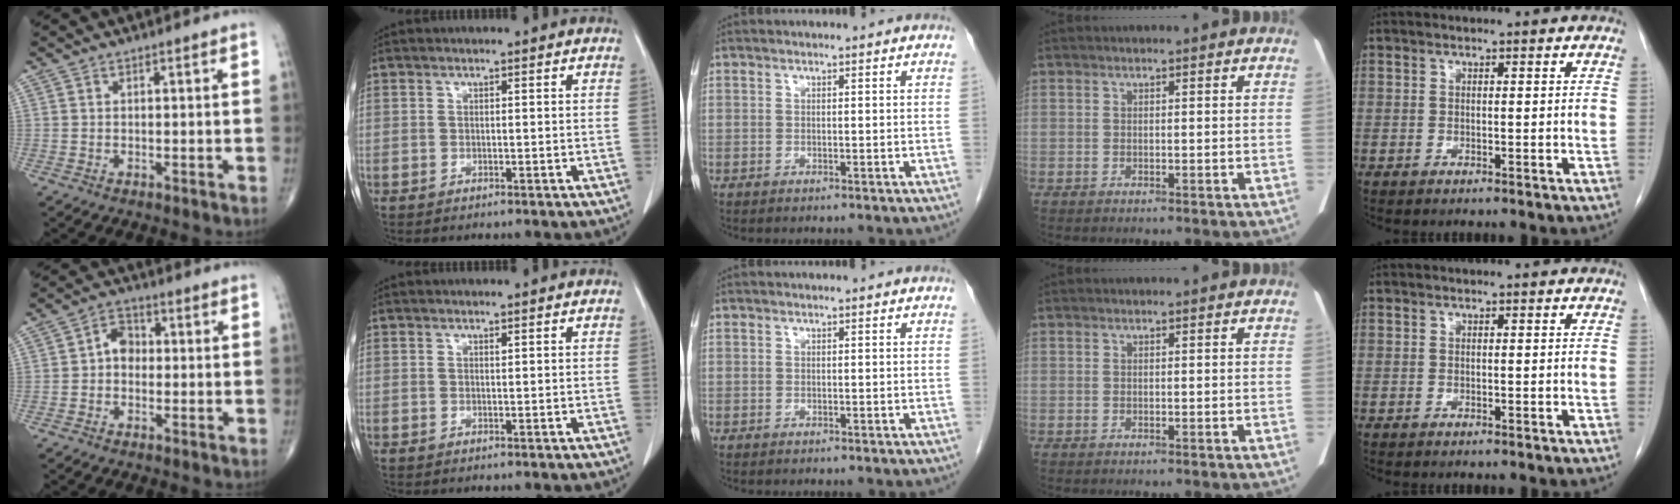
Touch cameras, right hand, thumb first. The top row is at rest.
{"thumb": {"total": 4.5, "force": [-0.3, 3.6, 2.7], "torque": [-0.025, 0.019, -0.017]}}